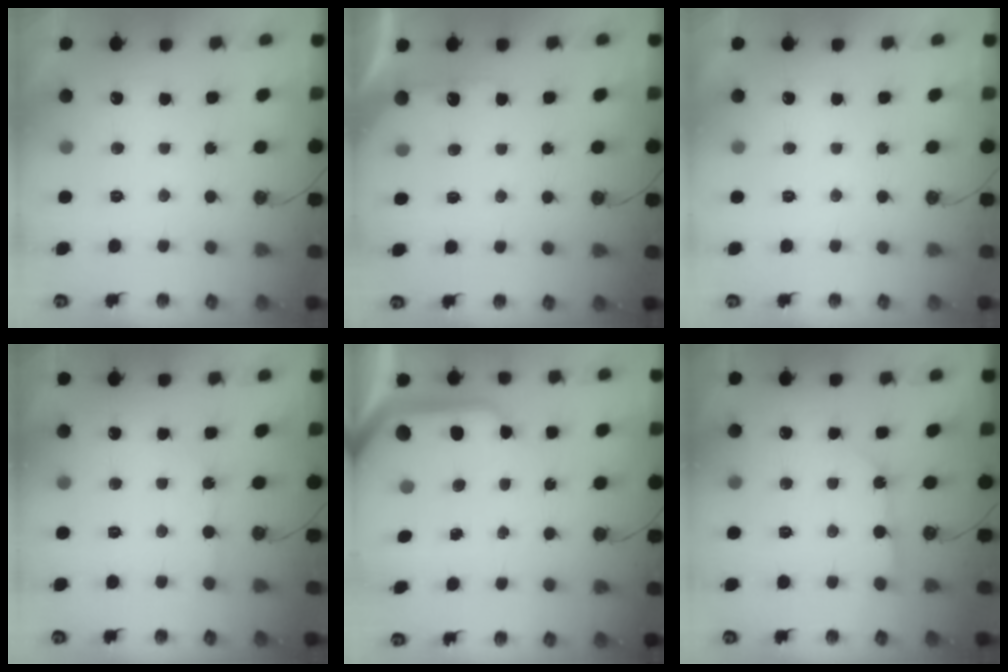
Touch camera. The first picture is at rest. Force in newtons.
{"total": 5.5, "press": 5.5, "slide": 0.4}
{"total": 0.0}
{"total": 3.3, "press": 3.2, "slide": 0.5}
{"total": 11.4, "press": 11.3, "slide": 1.1}
{"total": 3.0, "press": 2.9, "slide": 0.3}